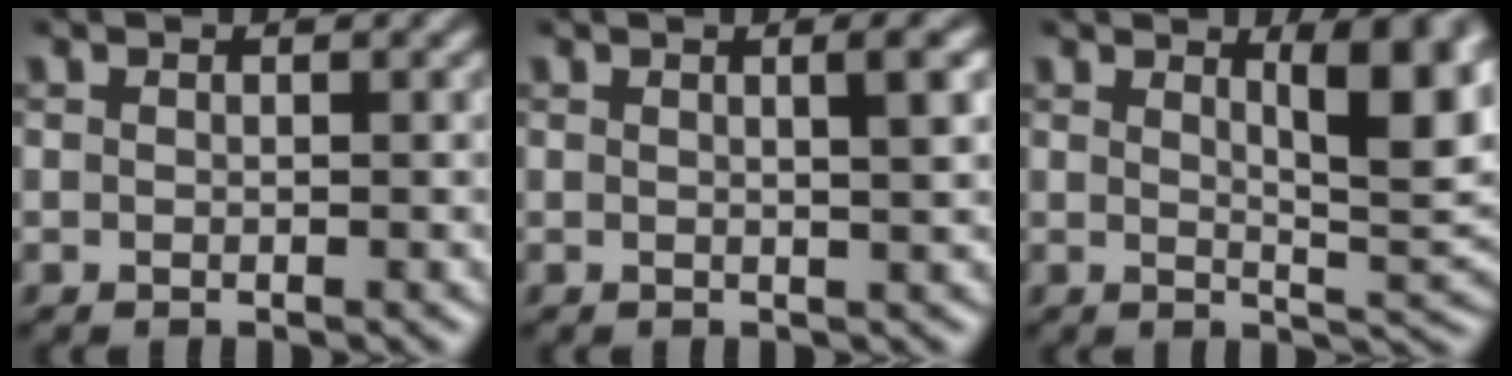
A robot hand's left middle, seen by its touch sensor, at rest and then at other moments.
{"total": 2.6, "force": [0.7, 0.7, 2.4], "torque": [-0.023, 0.008, 0.004]}
{"total": 6.9, "force": [2.6, 1.8, 6.1], "torque": [-0.069, -0.005, 0.040]}